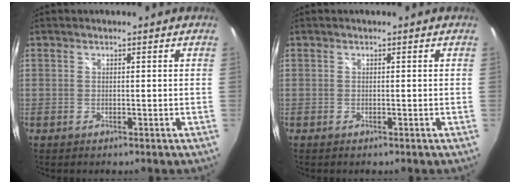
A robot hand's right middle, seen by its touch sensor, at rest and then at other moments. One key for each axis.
{"total": 0.0}